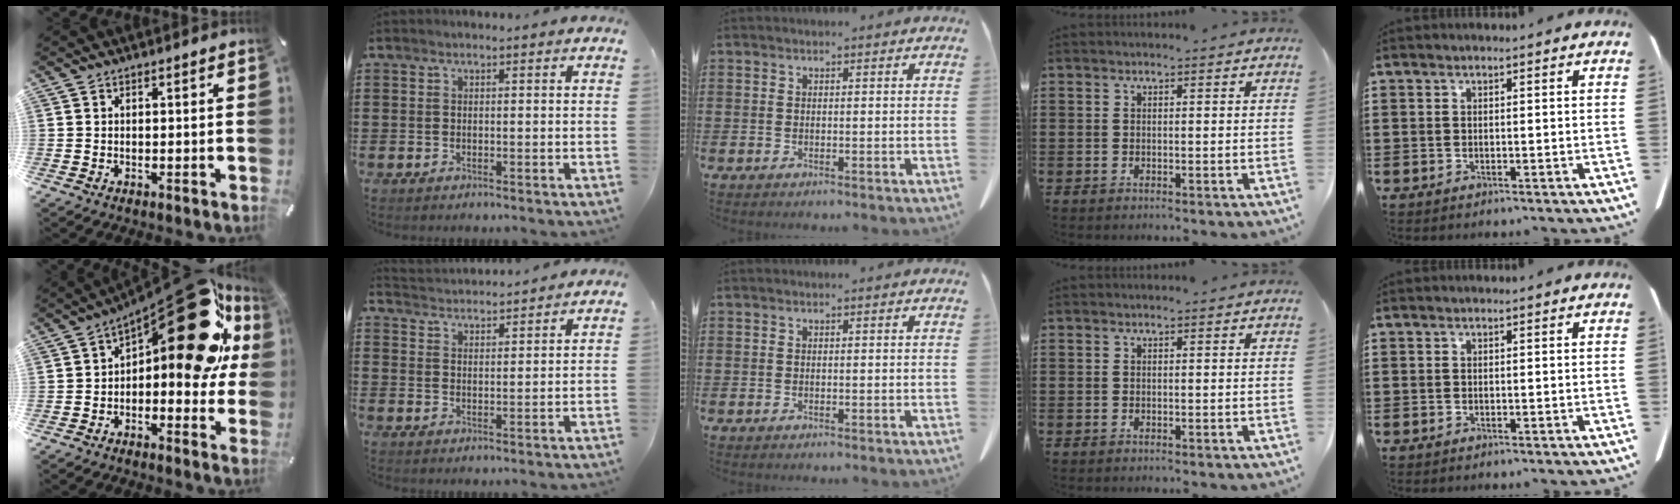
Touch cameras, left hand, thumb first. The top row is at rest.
{"thumb": {"total": 26.8, "force": [9.2, 12.6, 21.8], "torque": [-0.255, -0.076, 0.163]}, "index": {"total": 3.1, "force": [3.1, -0.2, -0.5], "torque": [-0.004, -0.018, 0.054]}}